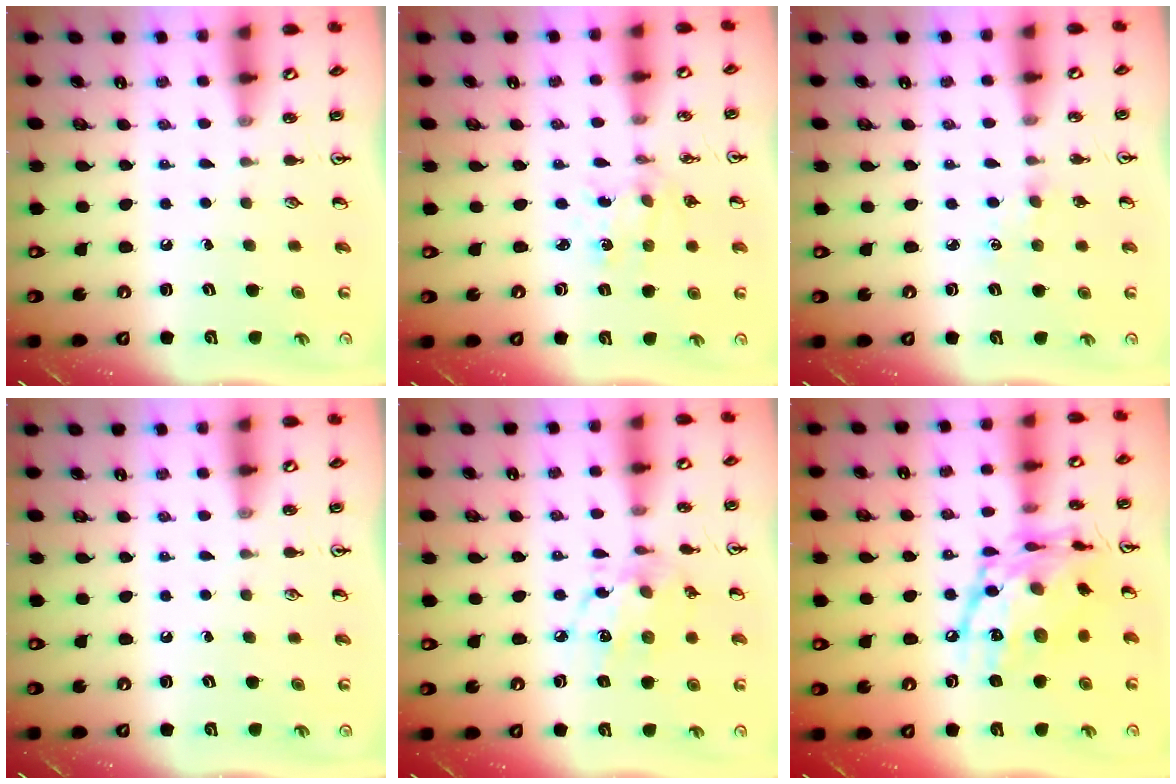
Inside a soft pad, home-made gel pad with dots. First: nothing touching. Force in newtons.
{"total": 1.4, "press": 1.4, "slide": 0.2}
{"total": 1.9, "press": 1.9, "slide": 0.3}
{"total": 0.0}
{"total": 10.3, "press": 10.3, "slide": 0.6}
{"total": 18.8, "press": 18.7, "slide": 1.4}